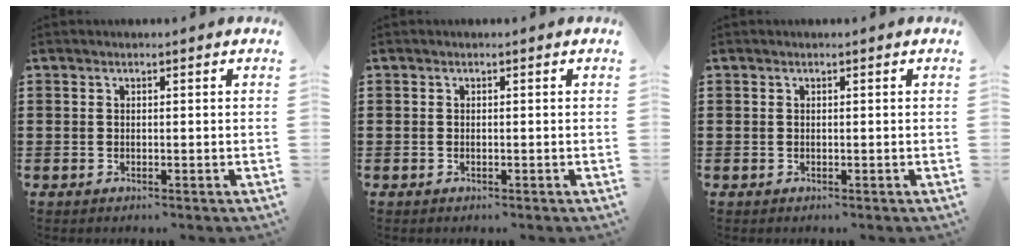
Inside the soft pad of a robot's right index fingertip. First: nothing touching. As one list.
[{"total": 0.0}, {"total": 0.0}]